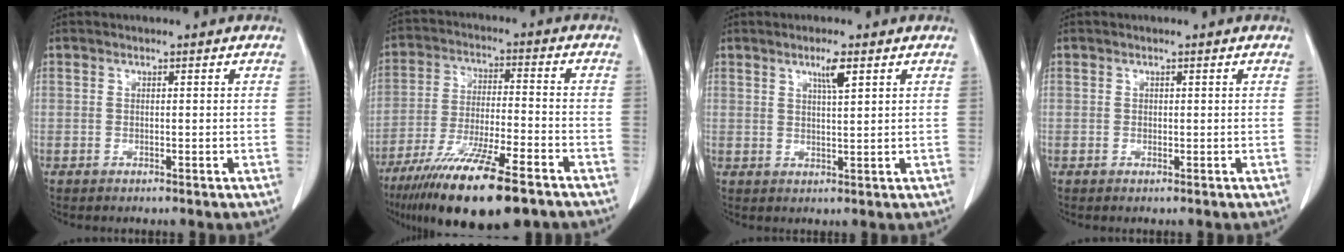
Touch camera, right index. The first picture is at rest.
{"total": 18.2, "force": [-12.6, 2.7, 12.9], "torque": [-0.217, -0.044, -0.213]}
{"total": 3.2, "force": [1.8, 0.1, 2.6], "torque": [-0.049, -0.003, 0.031]}
{"total": 0.0}